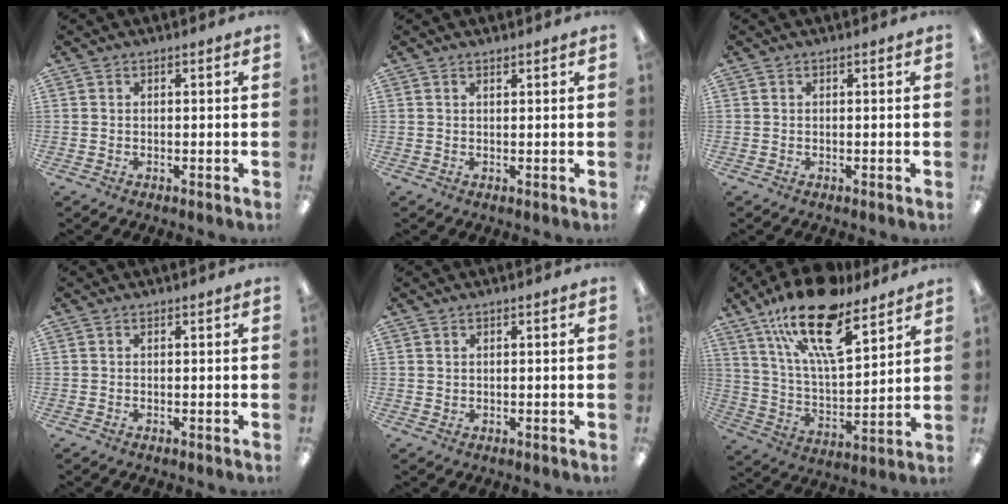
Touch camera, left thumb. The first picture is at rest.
{"total": 0.7, "force": [0.7, 0.1, 0.2], "torque": [-0.005, 0.000, 0.012]}
{"total": 0.0}
{"total": 0.0}
{"total": 0.6, "force": [0.4, 0.4, 0.3], "torque": [-0.007, 0.003, 0.008]}
{"total": 22.1, "force": [14.3, 8.4, 14.6], "torque": [-0.245, -0.074, 0.246]}